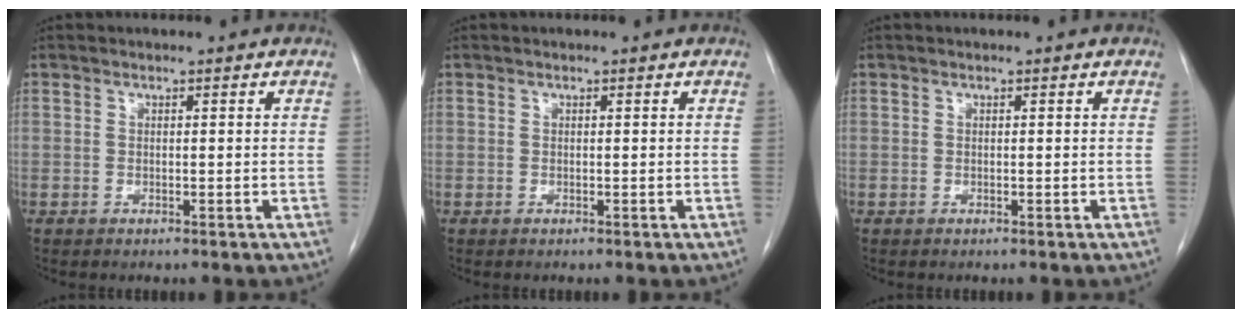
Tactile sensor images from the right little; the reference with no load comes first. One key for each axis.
{"total": 0.0}
{"total": 0.0}